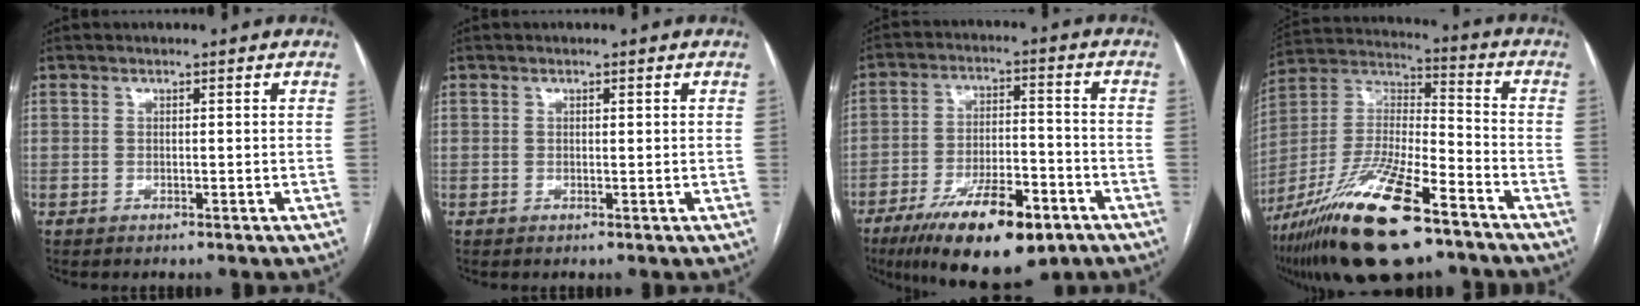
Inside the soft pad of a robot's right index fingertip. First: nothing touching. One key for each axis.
{"total": 0.6, "fx": 0.2, "fy": 0.2, "fz": 0.5, "tx": -0.009, "ty": 0.000, "tz": 0.002}
{"total": 16.2, "fx": -9.9, "fy": 5.1, "fz": 11.8, "tx": -0.191, "ty": -0.008, "tz": -0.157}
{"total": 22.2, "fx": -14.4, "fy": 5.1, "fz": 16.1, "tx": -0.331, "ty": -0.024, "tz": -0.258}